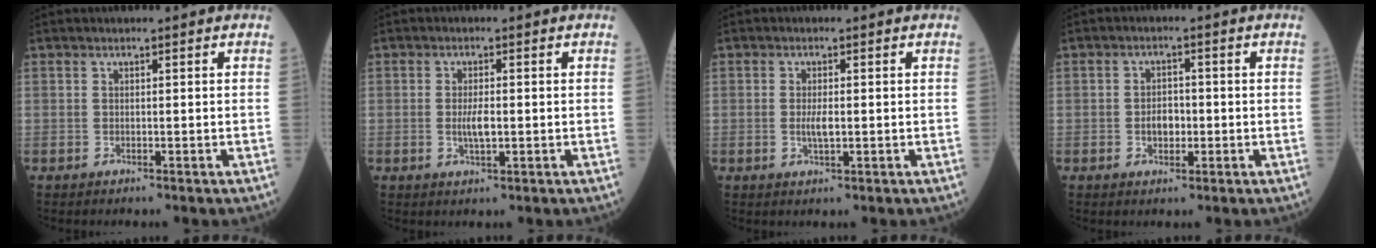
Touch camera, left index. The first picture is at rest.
{"total": 2.9, "force": [-0.3, 0.8, 2.8], "torque": [-0.059, -0.002, -0.004]}
{"total": 2.2, "force": [-0.2, 0.6, 2.2], "torque": [-0.047, -0.002, -0.002]}
{"total": 3.1, "force": [-0.6, 2.0, 2.3], "torque": [-0.038, 0.005, -0.010]}